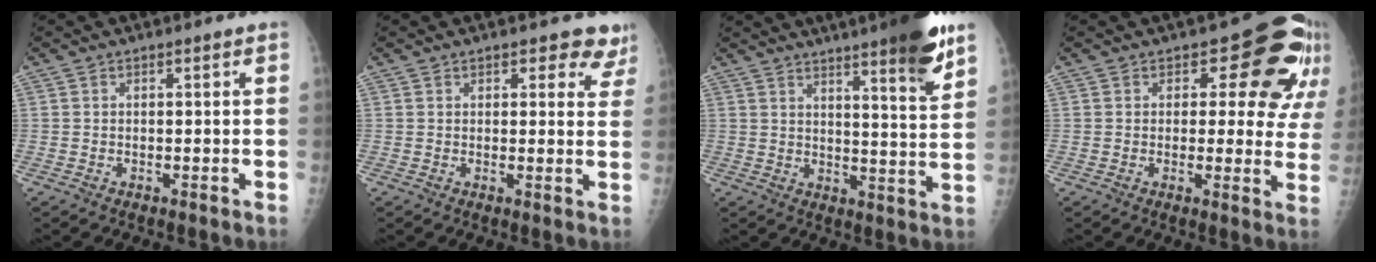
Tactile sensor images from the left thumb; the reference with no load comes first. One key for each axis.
{"total": 5.7, "fx": 4.2, "fy": 3.0, "fz": 2.4, "tx": 0.016, "ty": -0.018, "tz": 0.039}
{"total": 14.5, "fx": 9.7, "fy": 1.6, "fz": 10.7, "tx": -0.133, "ty": -0.049, "tz": 0.130}
{"total": 12.7, "fx": 6.4, "fy": 7.1, "fz": 8.3, "tx": -0.044, "ty": -0.029, "tz": 0.059}